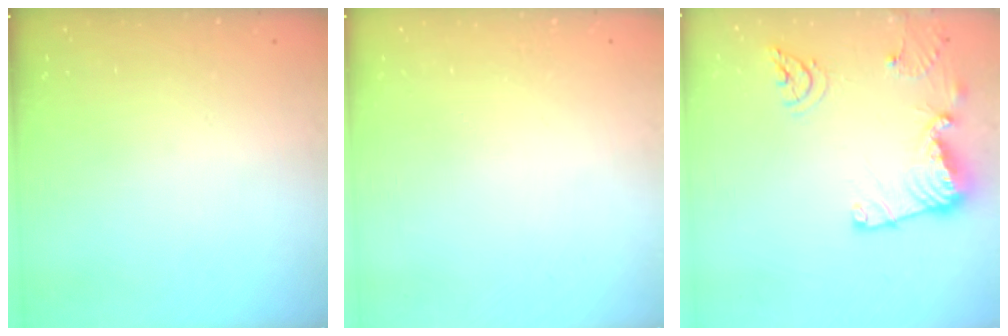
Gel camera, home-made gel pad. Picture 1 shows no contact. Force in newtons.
{"total": 0.0}
{"total": 14.1, "press": 14.0, "slide": 1.1}